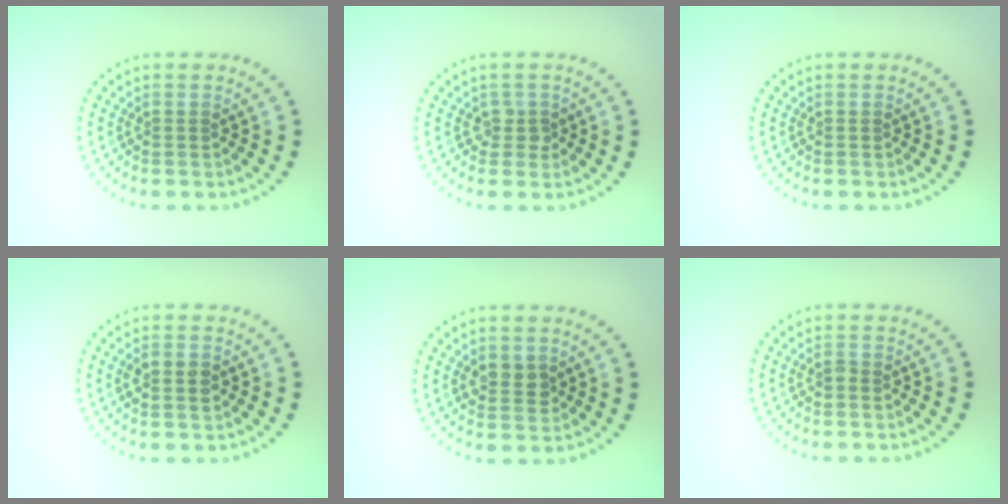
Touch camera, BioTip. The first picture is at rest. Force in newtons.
{"total": 1.2, "press": 1.1, "slide": 0.6}
{"total": 0.0}
{"total": 1.8, "press": 1.8, "slide": 0.1}
{"total": 2.1, "press": 2.1, "slide": 0.4}
{"total": 0.6, "press": 0.5, "slide": 0.3}